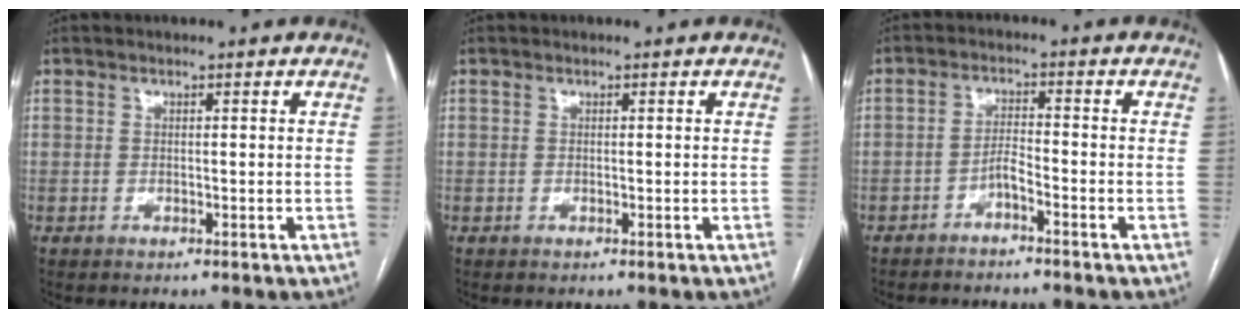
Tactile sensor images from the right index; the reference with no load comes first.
{"total": 0.0}
{"total": 3.2, "force": [-2.5, -0.1, 2.0], "torque": [-0.032, 0.002, -0.046]}